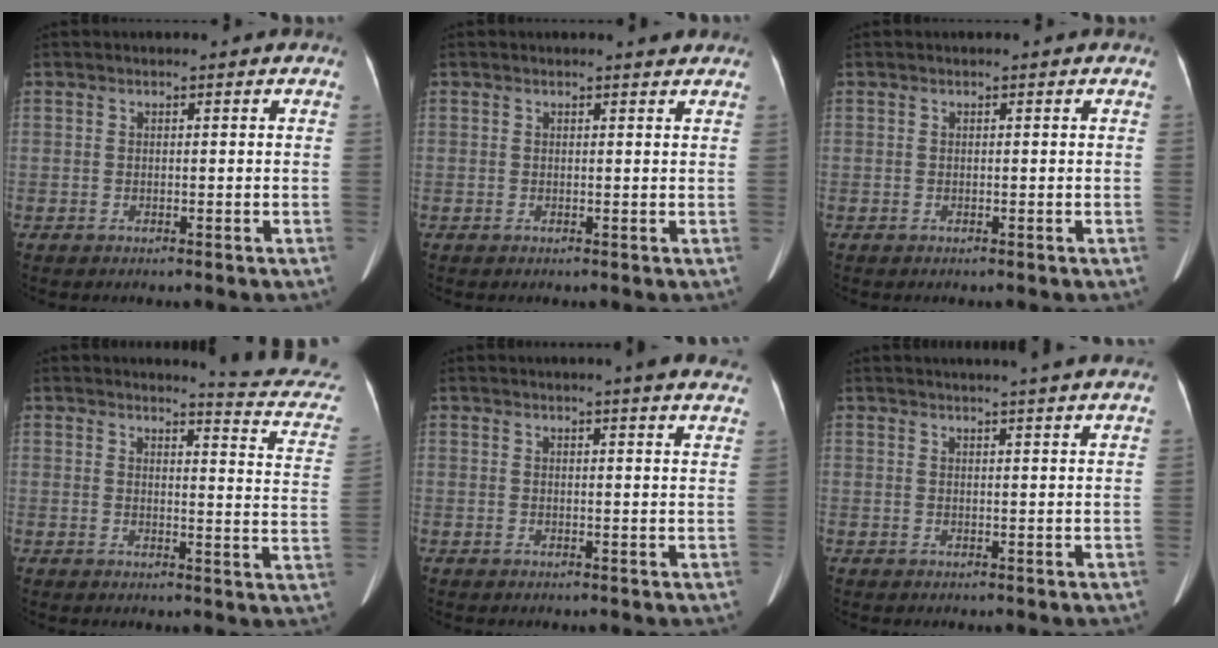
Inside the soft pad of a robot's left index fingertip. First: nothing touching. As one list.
[{"total": 1.3, "force": [1.3, 0.0, 0.3], "torque": [-0.008, -0.006, 0.014]}, {"total": 0.0}, {"total": 11.5, "force": [11.4, -1.2, 0.5], "torque": [-0.007, -0.112, 0.108]}, {"total": 11.9, "force": [10.9, 0.1, 4.9], "torque": [-0.056, -0.021, 0.106]}, {"total": 9.4, "force": [8.4, -1.1, 4.0], "torque": [-0.051, 0.009, 0.090]}]